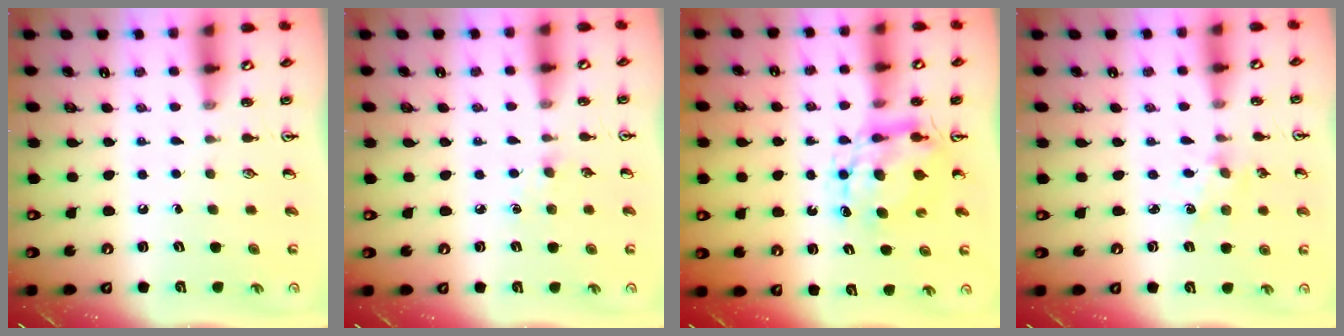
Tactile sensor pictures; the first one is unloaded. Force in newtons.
{"total": 3.4, "press": 3.4, "slide": 0.5}
{"total": 7.7, "press": 7.7, "slide": 0.7}
{"total": 1.8, "press": 1.7, "slide": 0.3}